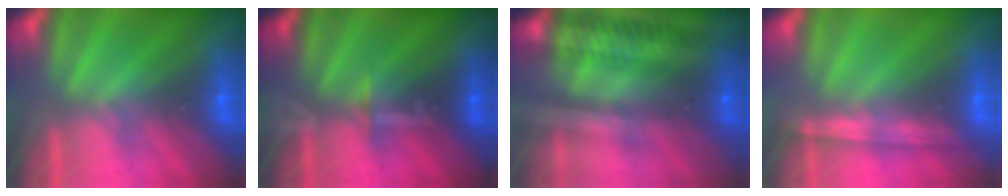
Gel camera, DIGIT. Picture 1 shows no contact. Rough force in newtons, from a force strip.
{"total": 3.4}
{"total": 2.4}
{"total": 1.2}